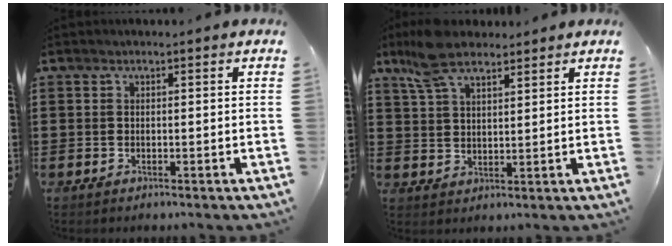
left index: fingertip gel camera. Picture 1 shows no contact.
{"total": 7.2, "force": [5.5, 2.8, 3.7], "torque": [-0.088, 0.002, 0.104]}